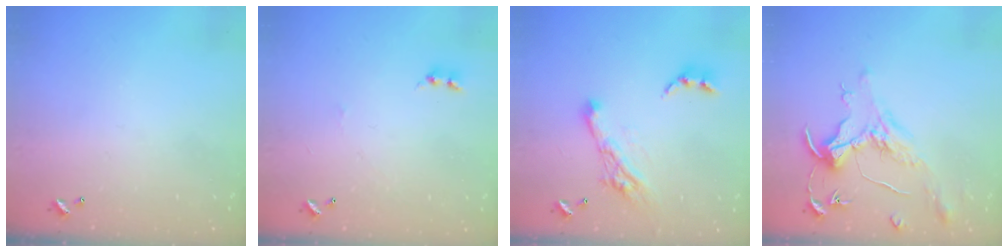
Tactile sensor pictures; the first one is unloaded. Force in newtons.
{"total": 1.2, "press": 1.1, "slide": 0.5}
{"total": 10.4, "press": 10.3, "slide": 0.9}
{"total": 1.6, "press": 1.4, "slide": 0.7}